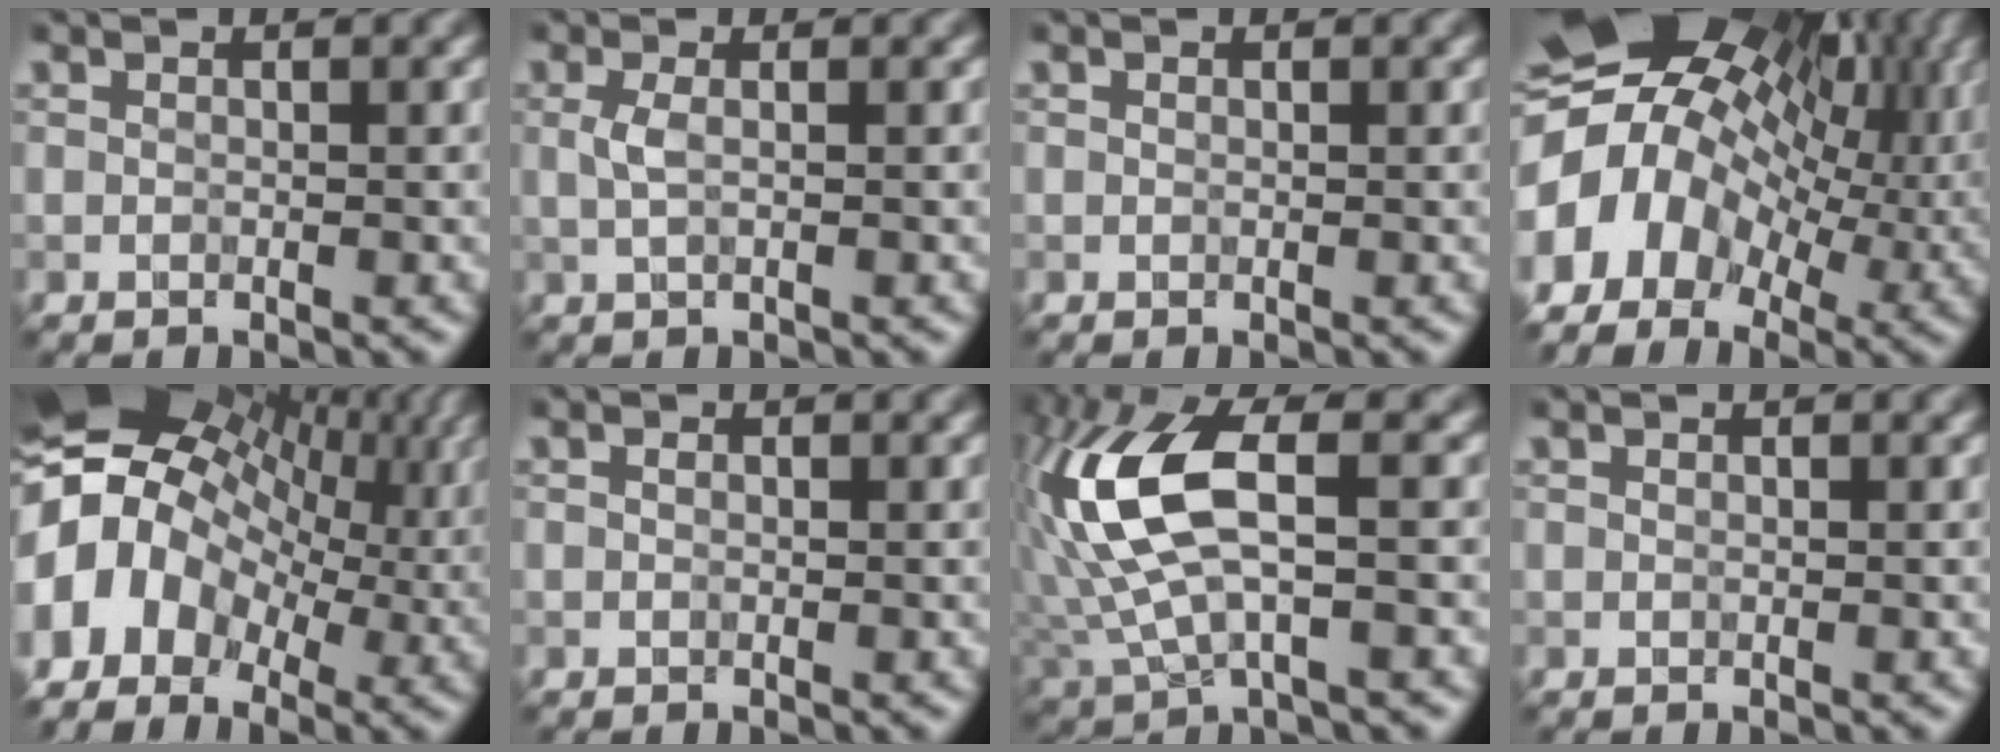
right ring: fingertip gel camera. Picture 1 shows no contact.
{"total": 1.3, "force": [0.1, 0.3, 1.2], "torque": [-0.025, 0.010, 0.004]}
{"total": 0.0}
{"total": 14.8, "force": [-0.2, 10.7, 10.3], "torque": [-0.199, 0.021, -0.007]}
{"total": 15.9, "force": [0.5, 12.6, 9.8], "torque": [-0.184, 0.017, 0.001]}
{"total": 0.0}
{"total": 10.7, "force": [1.5, 4.4, 9.6], "torque": [-0.236, 0.013, 0.032]}
{"total": 0.0}